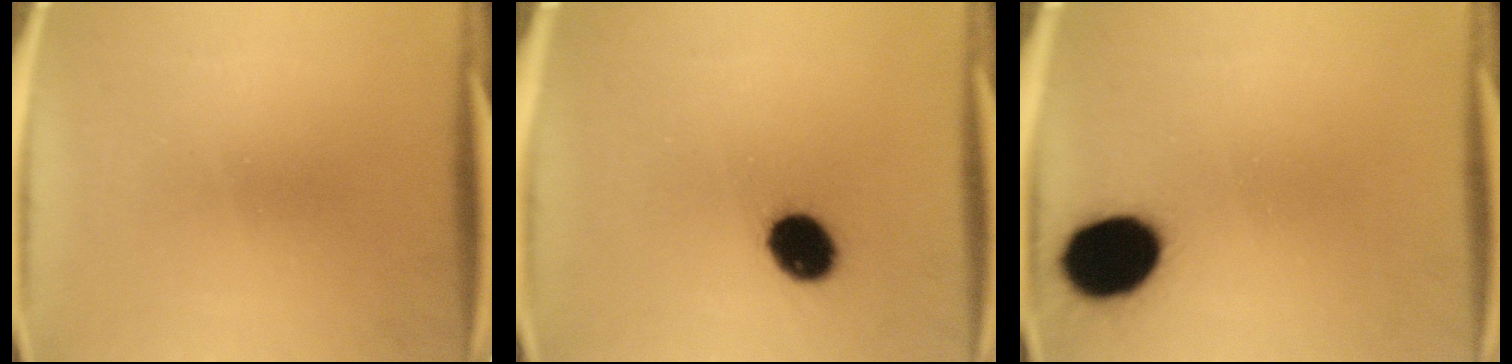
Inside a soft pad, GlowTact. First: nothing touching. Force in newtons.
{"total": 9.3}
{"total": 15.2}